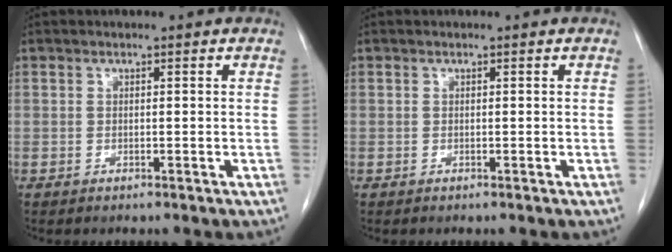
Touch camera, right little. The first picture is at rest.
{"total": 0.0}